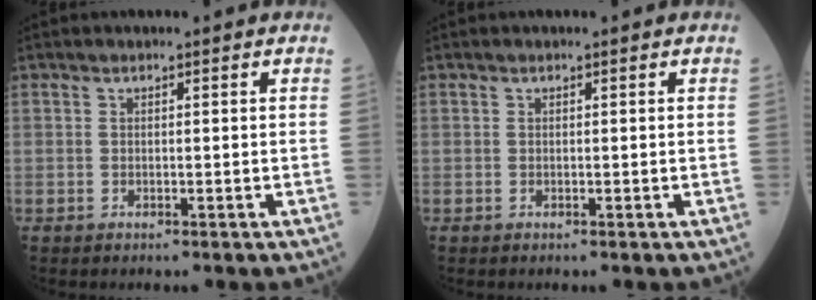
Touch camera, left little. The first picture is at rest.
{"total": 0.0}